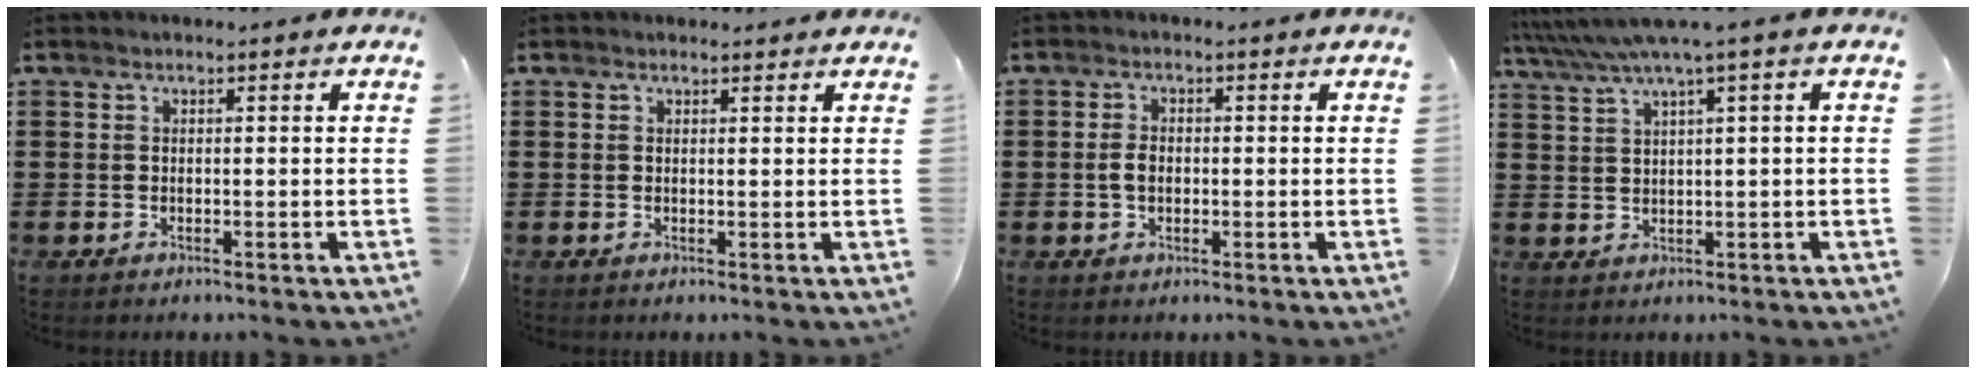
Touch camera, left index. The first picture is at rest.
{"total": 0.7, "force": [0.7, 0.3, 0.1], "torque": [-0.004, 0.002, 0.013]}
{"total": 2.4, "force": [-0.2, 1.5, 1.9], "torque": [-0.046, 0.003, -0.007]}
{"total": 4.3, "force": [2.4, -0.4, 3.5], "torque": [-0.083, -0.013, 0.037]}